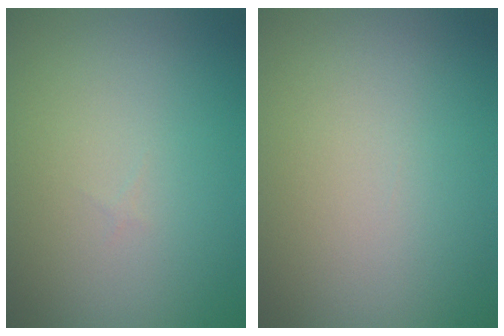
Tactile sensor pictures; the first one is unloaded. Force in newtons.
{"total": 0.0}